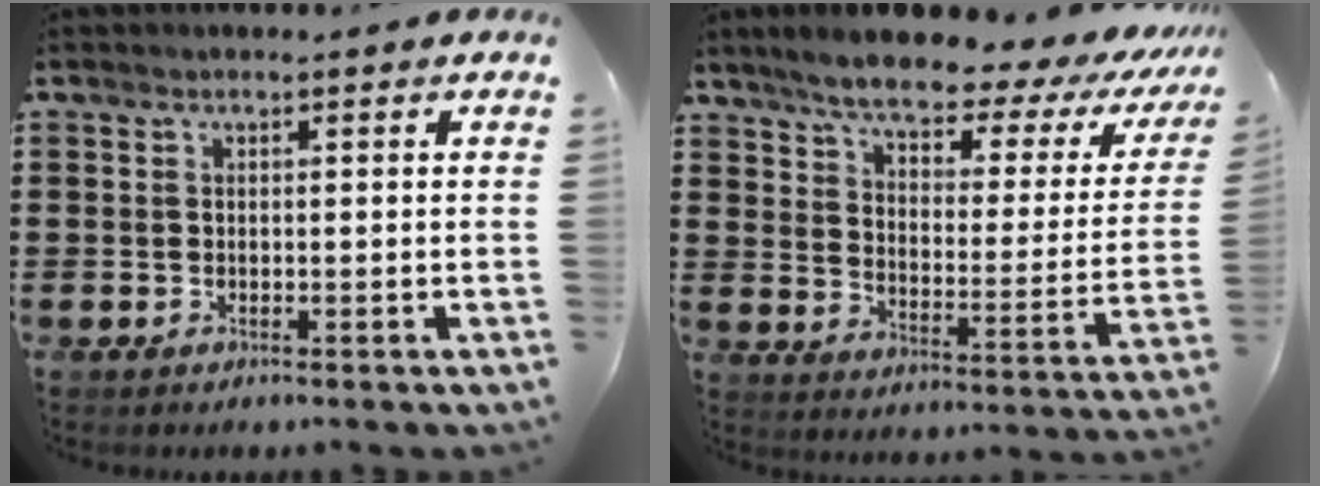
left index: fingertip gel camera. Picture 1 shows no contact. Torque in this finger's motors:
{"motor_torque": [2.14, 0.00, 0.39, 0.21]}